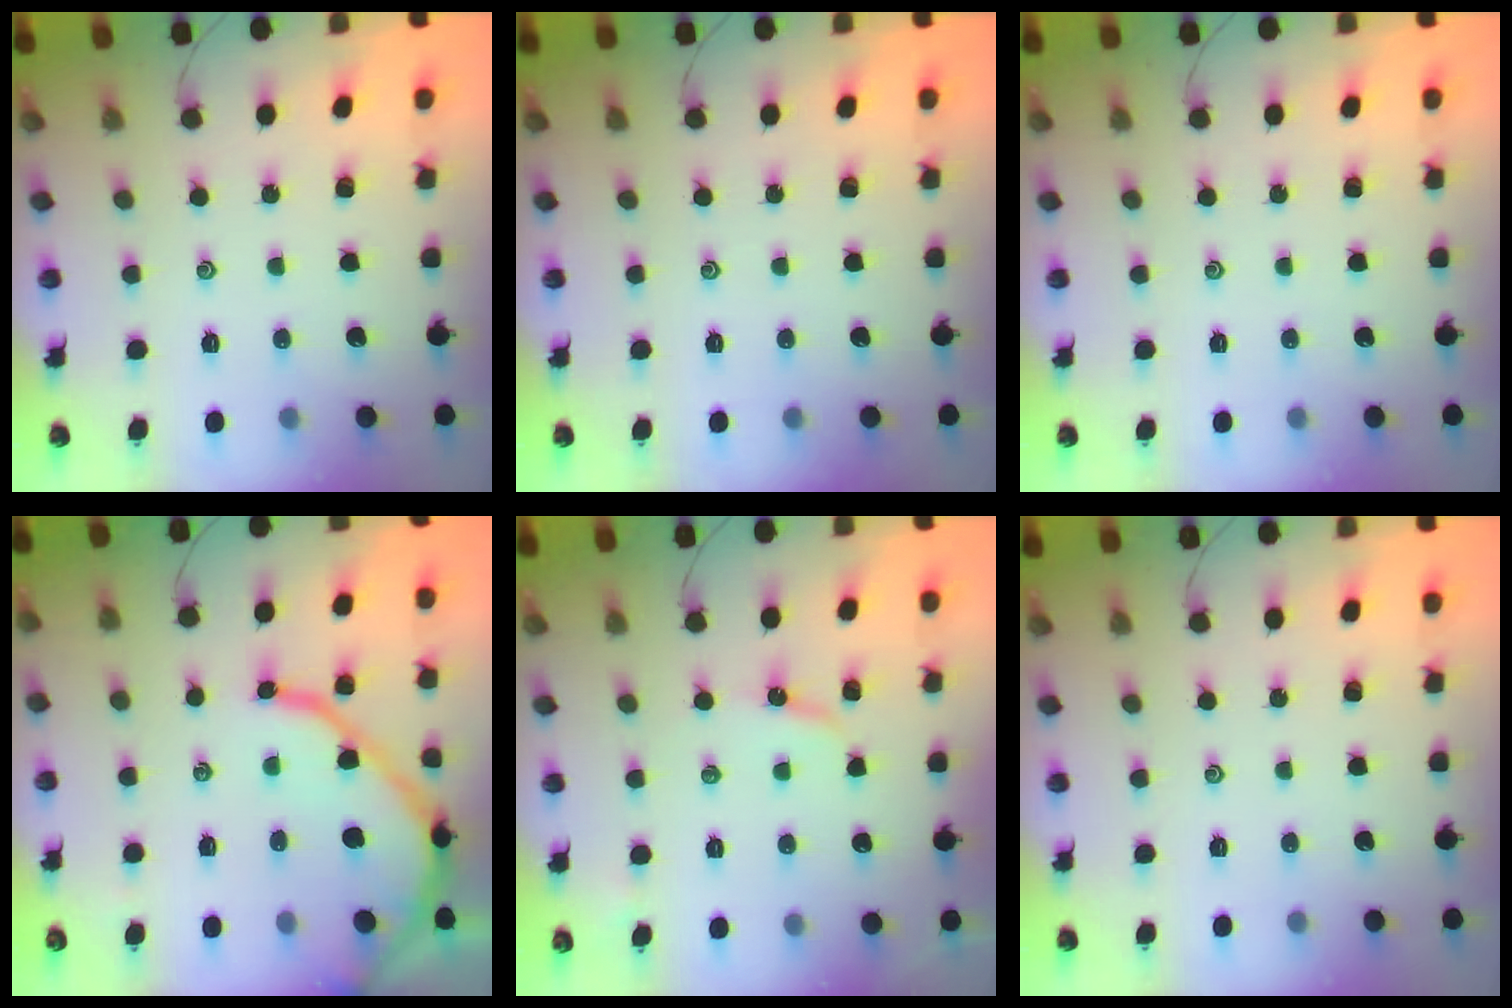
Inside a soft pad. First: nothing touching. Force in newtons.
{"total": 0.0}
{"total": 0.0}
{"total": 11.7, "press": 11.6, "slide": 1.4}
{"total": 3.5, "press": 3.5, "slide": 0.4}
{"total": 0.0}